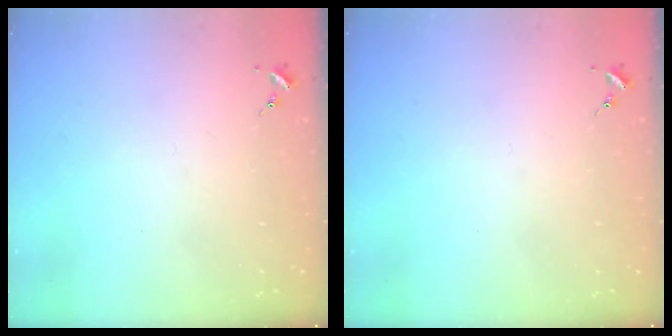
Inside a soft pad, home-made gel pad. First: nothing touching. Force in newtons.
{"total": 0.0}